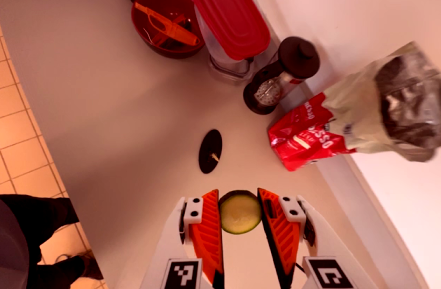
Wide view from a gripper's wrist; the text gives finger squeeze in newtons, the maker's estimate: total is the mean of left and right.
{"total": 9.0, "left": 9.2, "right": 8.9}